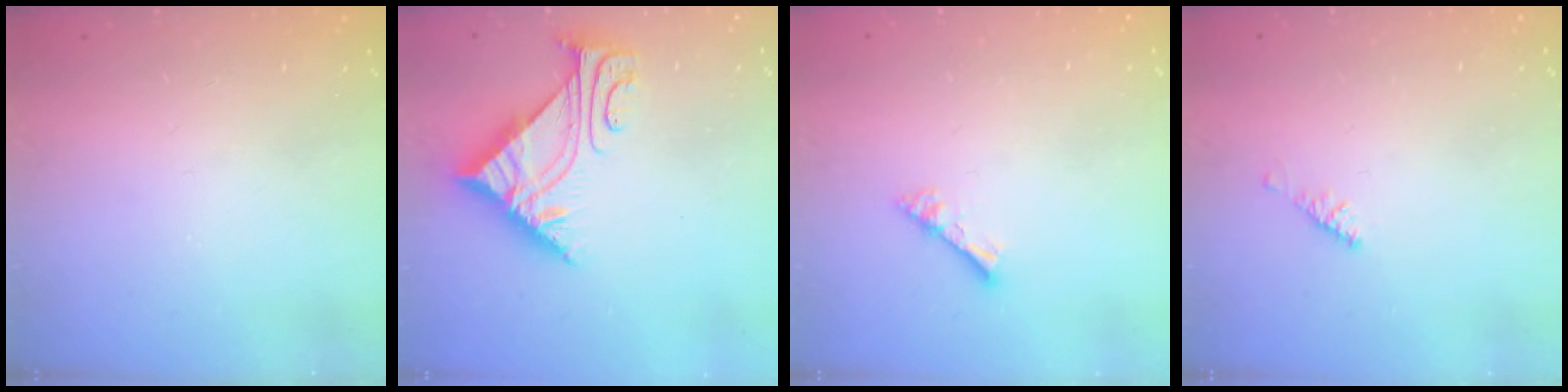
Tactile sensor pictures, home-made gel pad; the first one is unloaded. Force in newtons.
{"total": 6.0, "press": 6.0, "slide": 0.8}
{"total": 2.8, "press": 2.8, "slide": 0.2}
{"total": 2.9, "press": 2.8, "slide": 0.6}